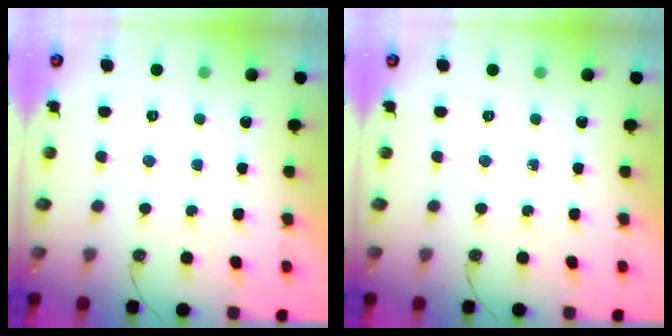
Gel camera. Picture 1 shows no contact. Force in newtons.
{"total": 0.0}